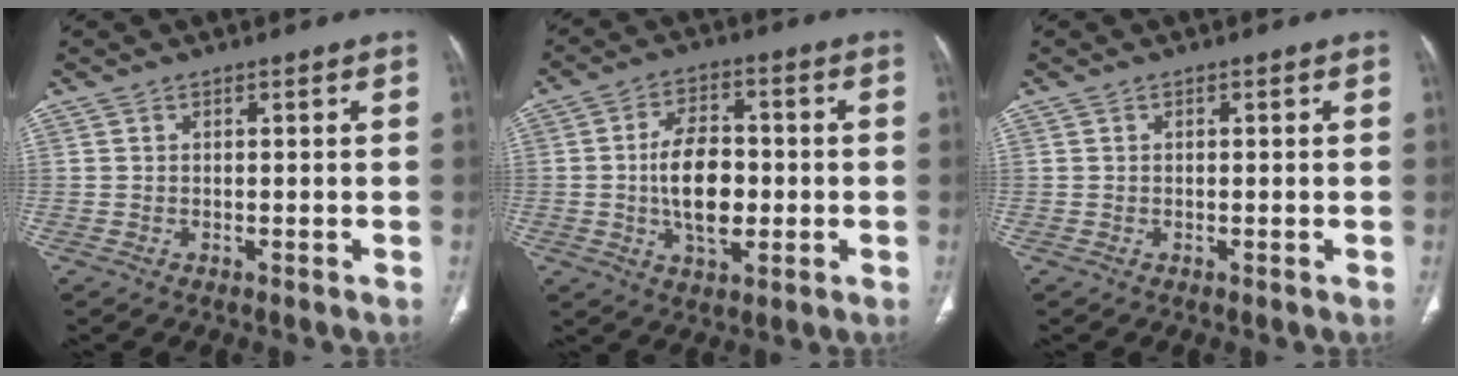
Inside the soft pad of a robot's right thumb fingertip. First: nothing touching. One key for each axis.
{"total": 11.4, "fx": -1.1, "fy": 6.5, "fz": 9.2, "tx": -0.140, "ty": 0.011, "tz": -0.020}
{"total": 0.0}